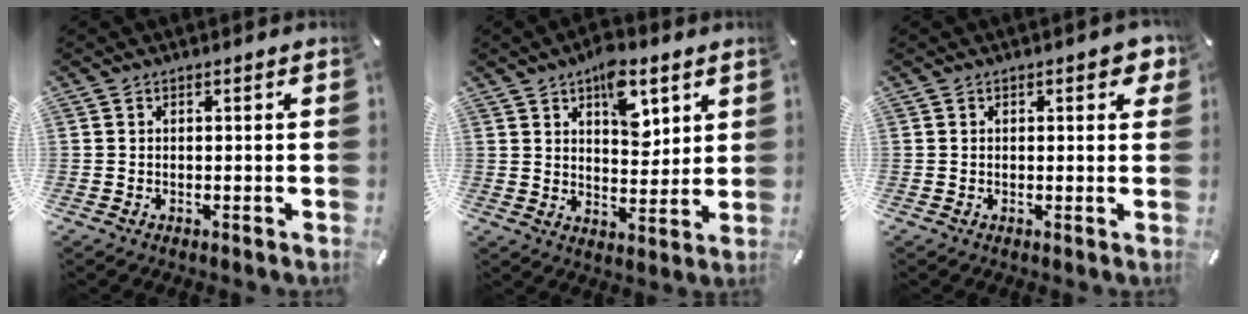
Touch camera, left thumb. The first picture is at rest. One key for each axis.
{"total": 10.4, "fx": 5.4, "fy": 6.0, "fz": 6.6, "tx": -0.078, "ty": -0.027, "tz": 0.090}
{"total": 2.9, "fx": 1.1, "fy": 1.4, "fz": 2.4, "tx": -0.027, "ty": -0.003, "tz": 0.012}